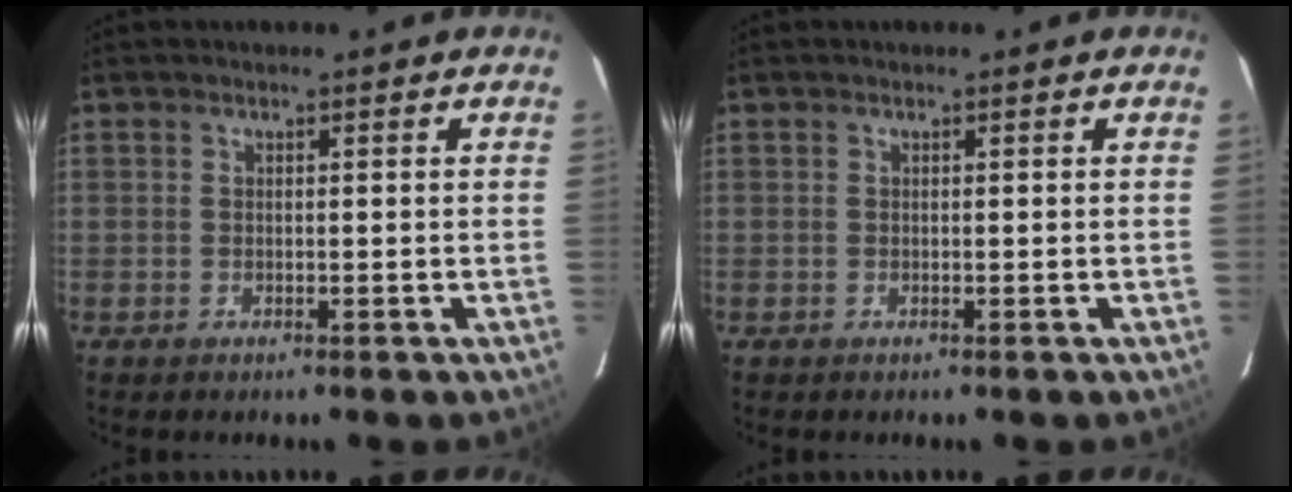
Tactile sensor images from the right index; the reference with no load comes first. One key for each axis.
{"total": 0.0}